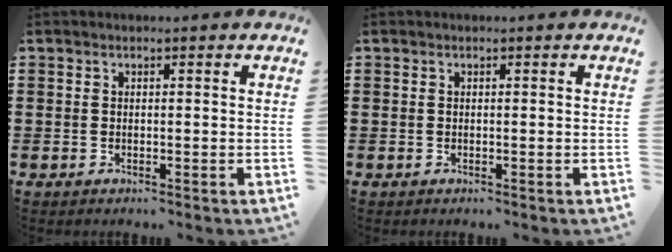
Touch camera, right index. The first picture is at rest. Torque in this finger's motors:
{"motor_torque": [1.16, 0.98, 0.00, -0.01]}